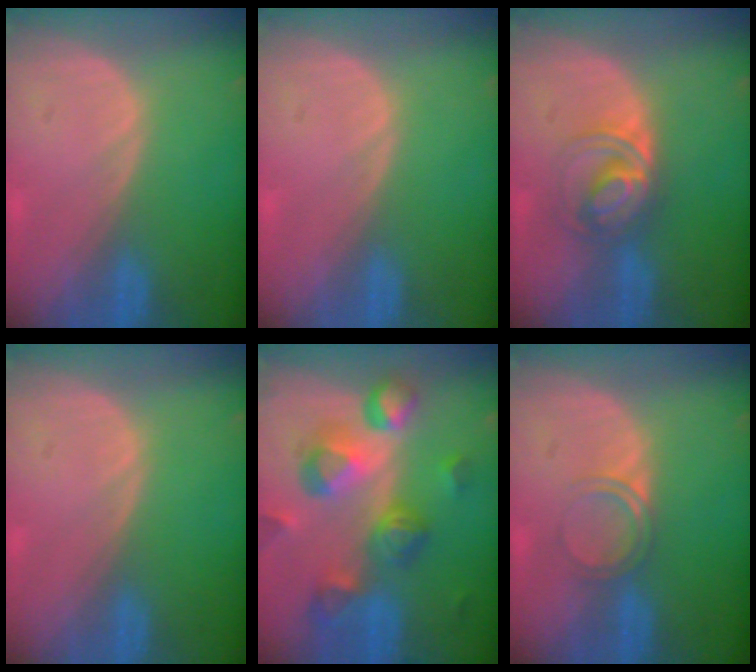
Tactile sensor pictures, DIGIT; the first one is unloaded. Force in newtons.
{"total": 0.5, "press": 0.0, "slide": 0.5}
{"total": 6.0, "press": 5.6, "slide": 2.3}
{"total": 0.0}
{"total": 10.7, "press": 9.6, "slide": 4.7}
{"total": 2.8, "press": 2.8, "slide": 0.2}